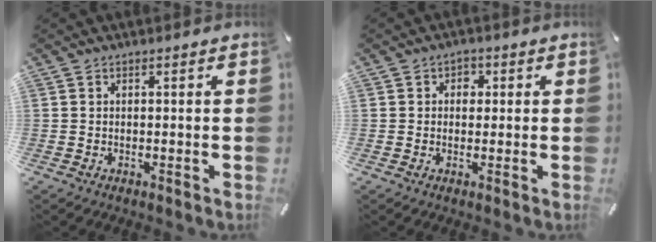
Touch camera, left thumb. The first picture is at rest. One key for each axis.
{"total": 2.5, "fx": -0.1, "fy": 2.2, "fz": 1.2, "tx": -0.010, "ty": 0.002, "tz": -0.009}